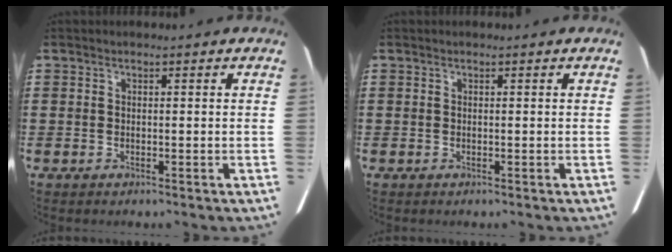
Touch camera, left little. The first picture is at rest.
{"total": 0.0}